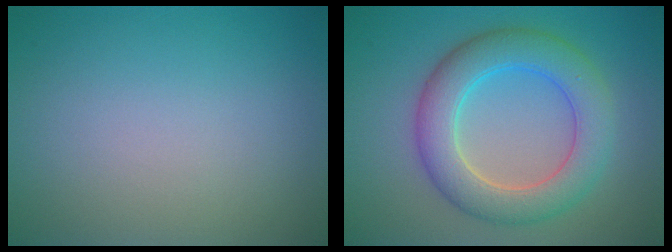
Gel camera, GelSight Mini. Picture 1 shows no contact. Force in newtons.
{"total": 6.5, "press": 6.5, "slide": 0.3}